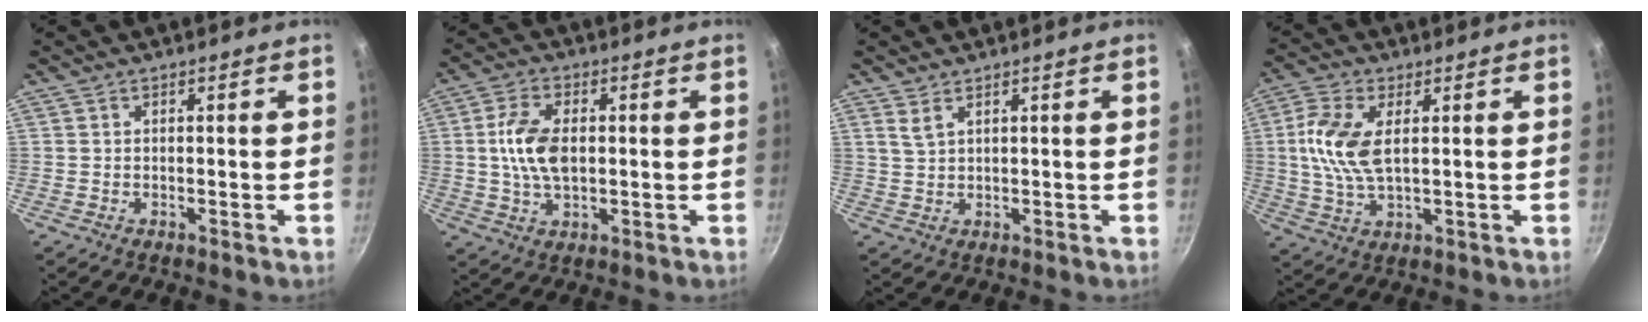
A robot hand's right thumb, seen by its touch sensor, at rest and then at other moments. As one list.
[{"total": 9.2, "force": [0.5, 5.3, 7.5], "torque": [-0.139, 0.008, 0.007]}, {"total": 2.2, "force": [1.4, 1.0, 1.4], "torque": [-0.028, -0.006, 0.030]}, {"total": 10.0, "force": [1.7, 5.0, 8.5], "torque": [-0.176, 0.004, 0.030]}]